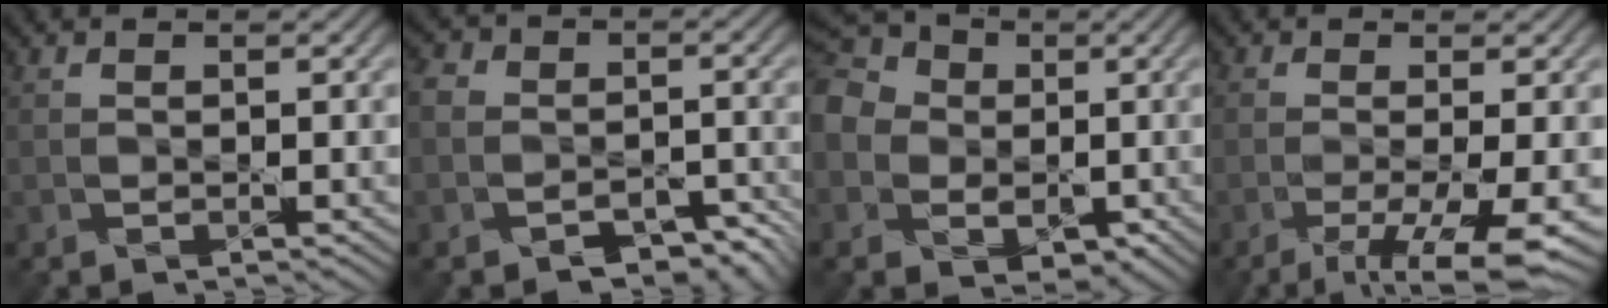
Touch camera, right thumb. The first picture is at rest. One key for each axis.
{"total": 7.4, "fx": -4.5, "fy": 5.4, "fz": 2.5, "tx": -0.045, "ty": -0.008, "tz": -0.076}
{"total": 12.2, "fx": -0.9, "fy": 10.7, "fz": 5.8, "tx": -0.191, "ty": -0.015, "tz": -0.031}
{"total": 6.8, "fx": -3.0, "fy": 1.6, "fz": 5.9, "tx": -0.113, "ty": -0.010, "tz": -0.047}